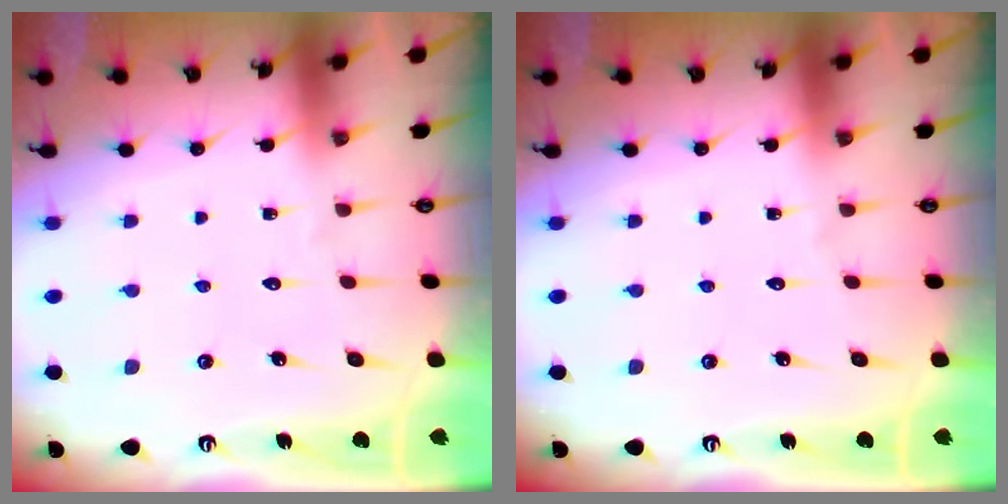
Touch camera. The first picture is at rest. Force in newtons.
{"total": 0.0}